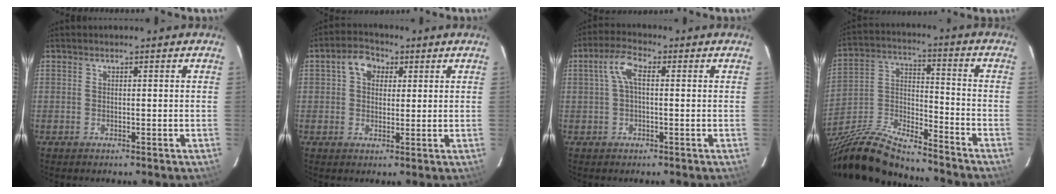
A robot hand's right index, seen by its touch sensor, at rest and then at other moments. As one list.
[{"total": 5.2, "force": [1.7, 4.0, 2.8], "torque": [-0.046, 0.022, 0.027]}, {"total": 4.6, "force": [0.5, 1.9, 4.2], "torque": [-0.086, 0.015, 0.011]}, {"total": 17.2, "force": [-14.0, 4.1, 9.0], "torque": [-0.199, -0.016, -0.260]}]